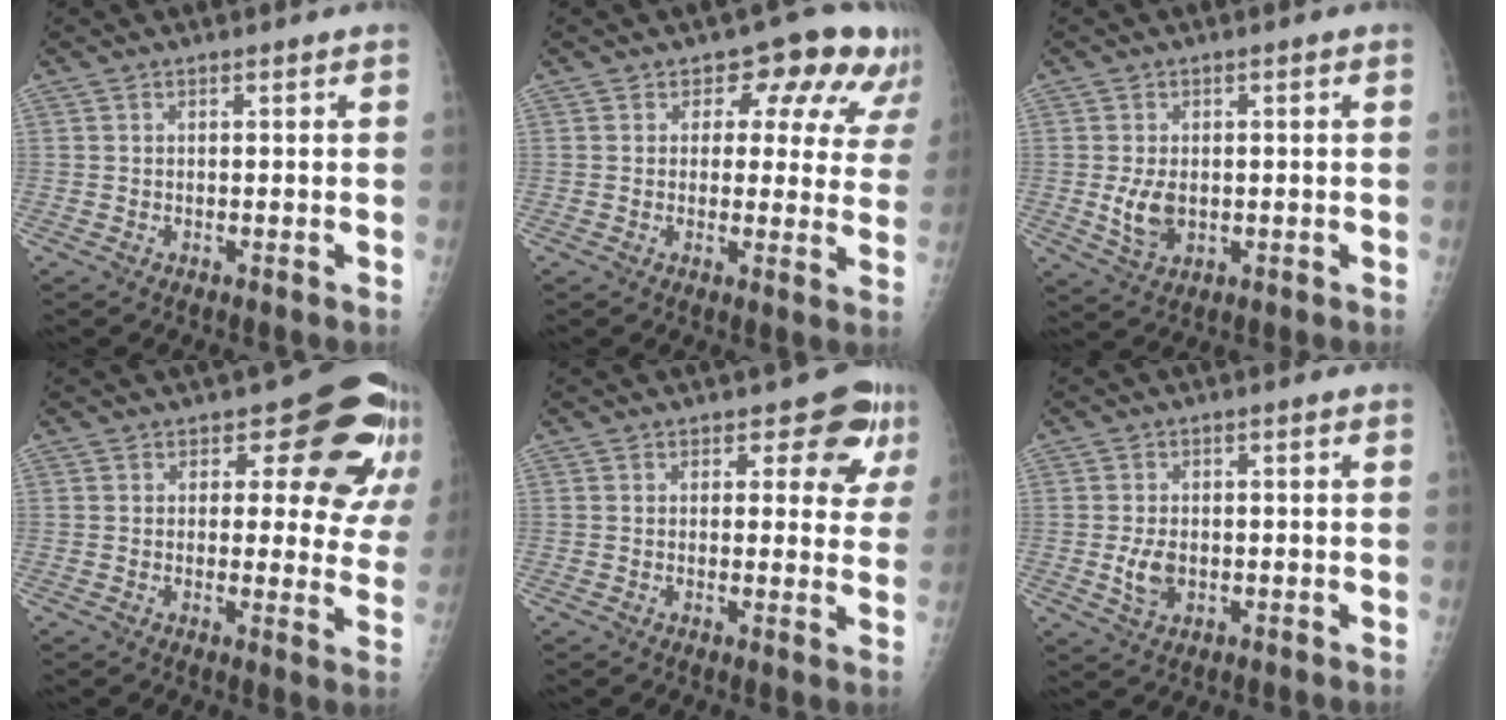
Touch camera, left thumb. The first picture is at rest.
{"total": 11.0, "force": [6.7, 6.8, 5.4], "torque": [-0.006, -0.022, 0.060]}
{"total": 5.5, "force": [-0.4, 3.5, 4.2], "torque": [-0.072, -0.004, 0.001]}
{"total": 12.8, "force": [8.0, 6.8, 7.4], "torque": [-0.031, -0.042, 0.074]}
{"total": 6.8, "force": [3.7, 3.9, 4.1], "torque": [-0.008, -0.015, 0.037]}
{"total": 4.4, "force": [-0.7, 2.8, 3.3], "torque": [-0.060, 0.002, -0.008]}